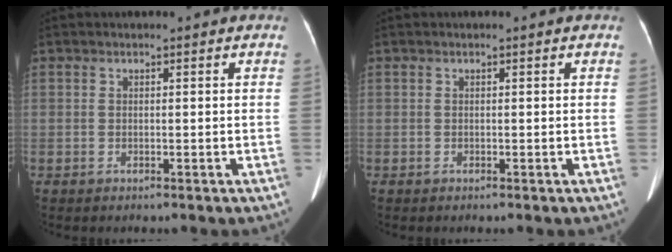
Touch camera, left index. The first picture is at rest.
{"total": 0.0}